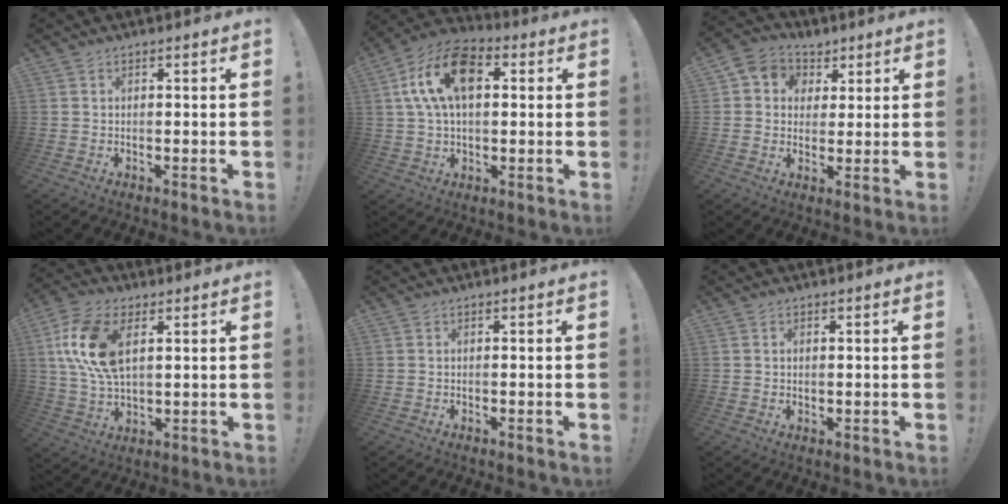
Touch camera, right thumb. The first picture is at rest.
{"total": 16.1, "force": [4.4, 9.4, 12.2], "torque": [-0.226, 0.006, 0.077]}
{"total": 7.2, "force": [1.8, 6.7, 2.1], "torque": [-0.035, -0.001, 0.042]}
{"total": 15.4, "force": [4.8, 9.1, 11.4], "torque": [-0.237, -0.003, 0.090]}
{"total": 0.0}
{"total": 0.8, "force": [0.6, 0.5, 0.3], "torque": [-0.002, -0.001, 0.011]}